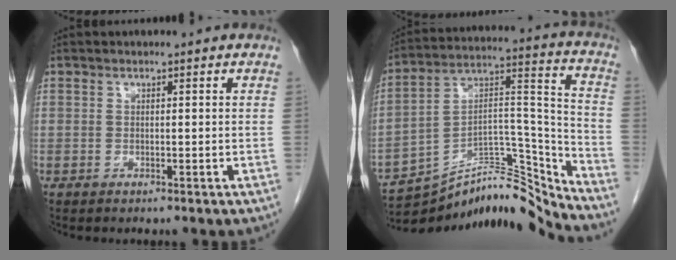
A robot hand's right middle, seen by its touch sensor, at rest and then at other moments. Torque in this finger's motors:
{"motor_torque": [-0.12, 0.14, -0.20, -0.05]}